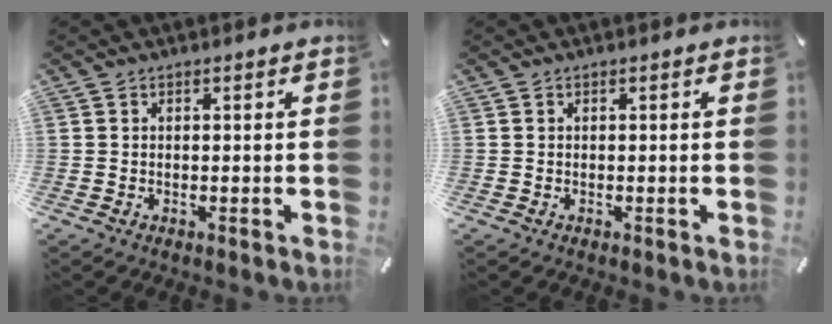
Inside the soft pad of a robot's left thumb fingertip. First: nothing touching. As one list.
[{"total": 0.0}]